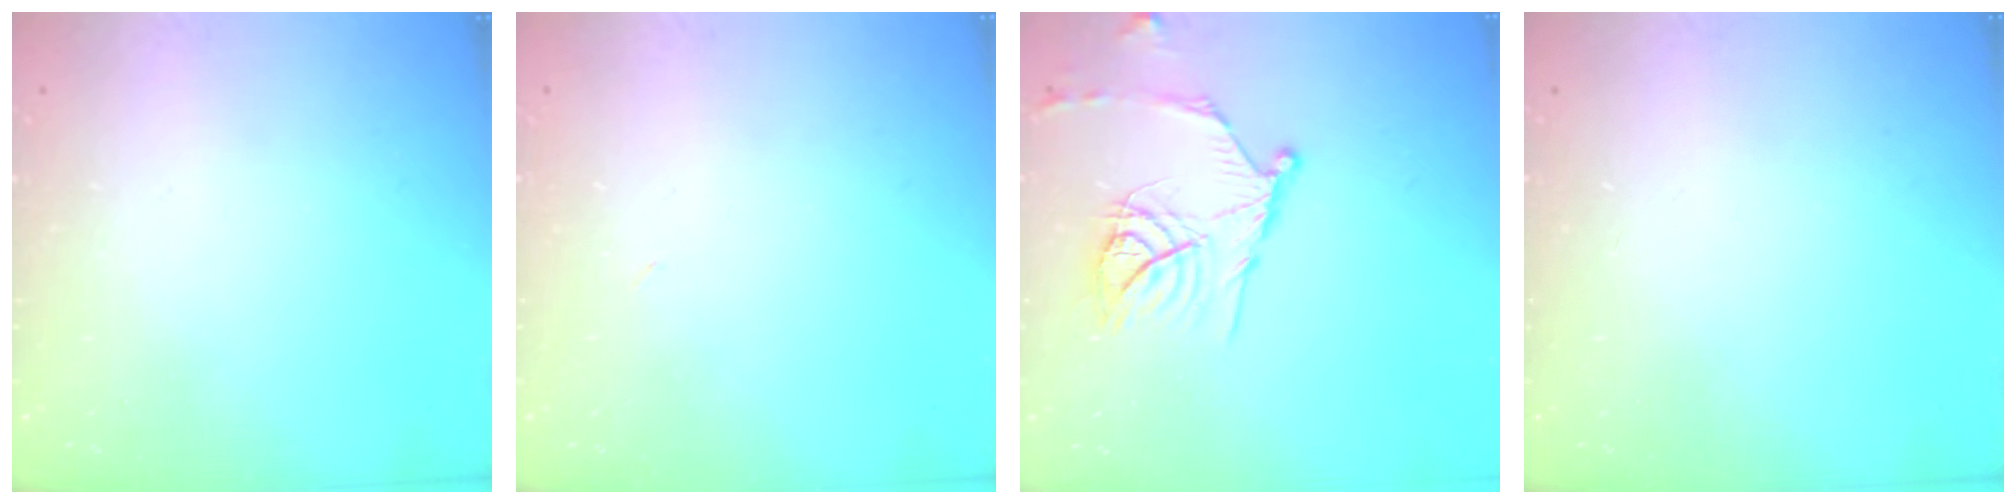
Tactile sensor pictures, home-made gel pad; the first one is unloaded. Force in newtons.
{"total": 2.9, "press": 2.9, "slide": 0.7}
{"total": 15.4, "press": 15.3, "slide": 1.5}
{"total": 0.0}